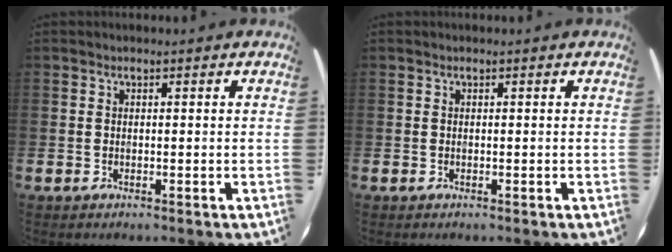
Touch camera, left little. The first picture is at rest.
{"total": 0.0}